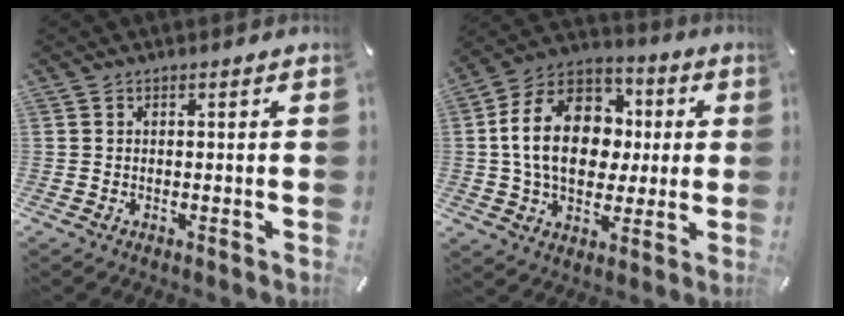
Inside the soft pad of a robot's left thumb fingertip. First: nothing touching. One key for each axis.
{"total": 19.2, "fx": 1.3, "fy": 14.6, "fz": 12.4, "tx": -0.242, "ty": 0.014, "tz": 0.024}